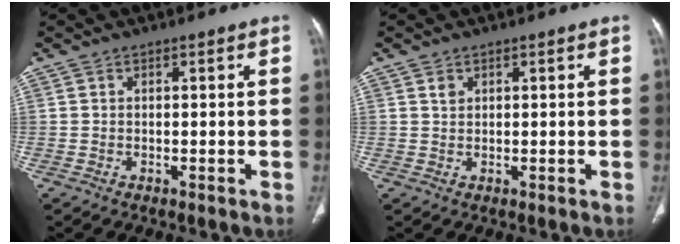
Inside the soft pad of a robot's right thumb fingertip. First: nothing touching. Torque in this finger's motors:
{"motor_torque": [-0.34, 0.50, 0.26, -0.13, -0.02]}